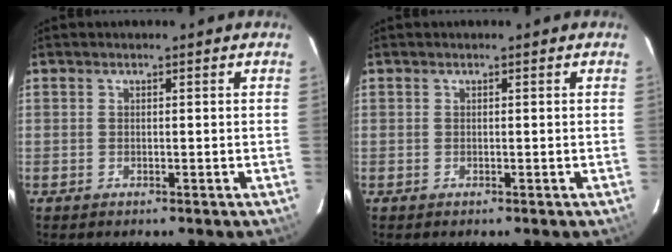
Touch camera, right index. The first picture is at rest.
{"total": 0.0}